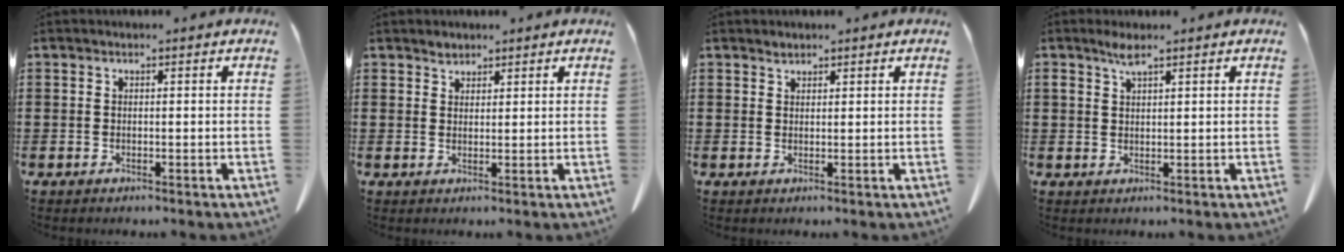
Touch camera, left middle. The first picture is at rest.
{"total": 1.5, "force": [1.3, 0.6, 0.1], "torque": [-0.005, 0.001, 0.026]}
{"total": 1.0, "force": [0.9, 0.4, 0.1], "torque": [-0.005, 0.000, 0.019]}
{"total": 2.3, "force": [1.6, 0.5, 1.6], "torque": [-0.034, 0.003, 0.029]}